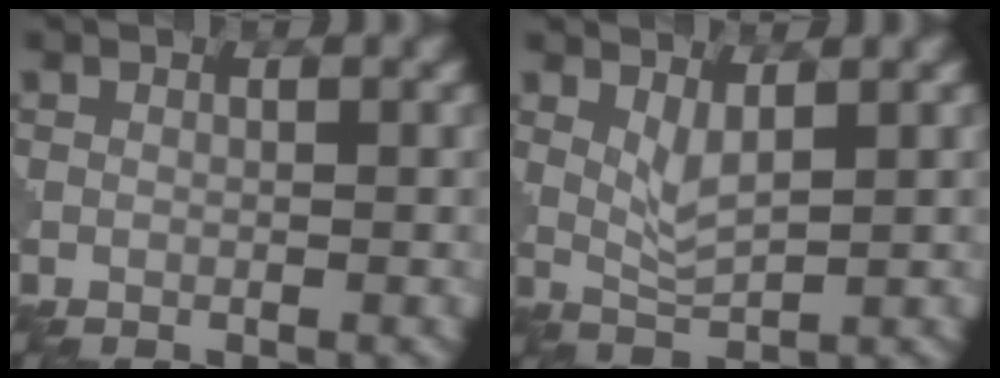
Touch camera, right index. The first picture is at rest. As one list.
[{"total": 2.2, "force": [1.1, 0.6, 1.9], "torque": [-0.045, -0.009, 0.025]}]